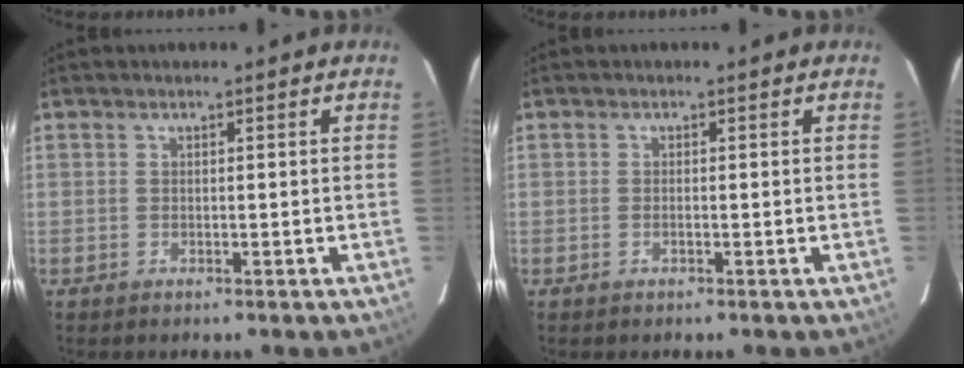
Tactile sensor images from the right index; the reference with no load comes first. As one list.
[{"total": 0.6, "force": [-0.2, 0.0, 0.5], "torque": [-0.012, 0.000, -0.003]}]